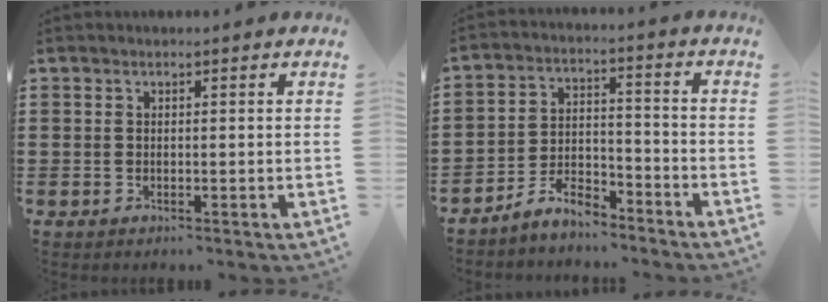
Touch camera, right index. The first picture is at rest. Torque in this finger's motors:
{"motor_torque": [0.39, -0.20, 0.15, 0.03]}